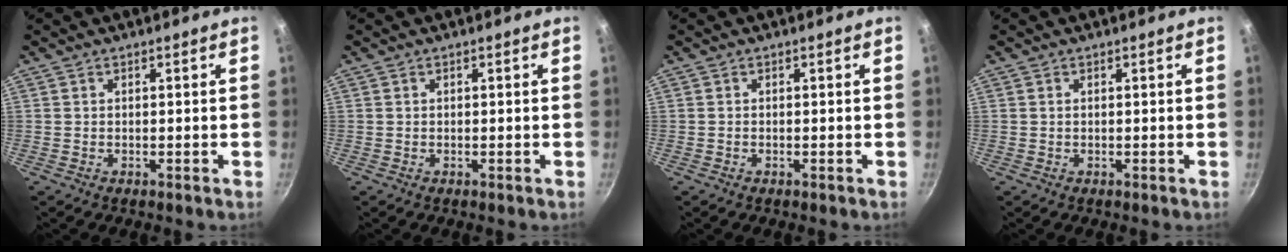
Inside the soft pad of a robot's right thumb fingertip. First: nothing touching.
{"total": 0.0}
{"total": 0.0}
{"total": 0.0}